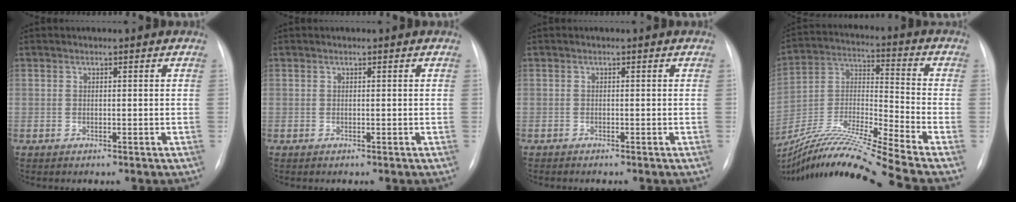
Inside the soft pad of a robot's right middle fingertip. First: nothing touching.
{"total": 0.0}
{"total": 0.6, "force": [-0.5, 0.0, 0.2], "torque": [-0.004, -0.001, -0.010]}
{"total": 20.5, "force": [-17.3, -2.2, 10.7], "torque": [-0.239, -0.019, -0.320]}